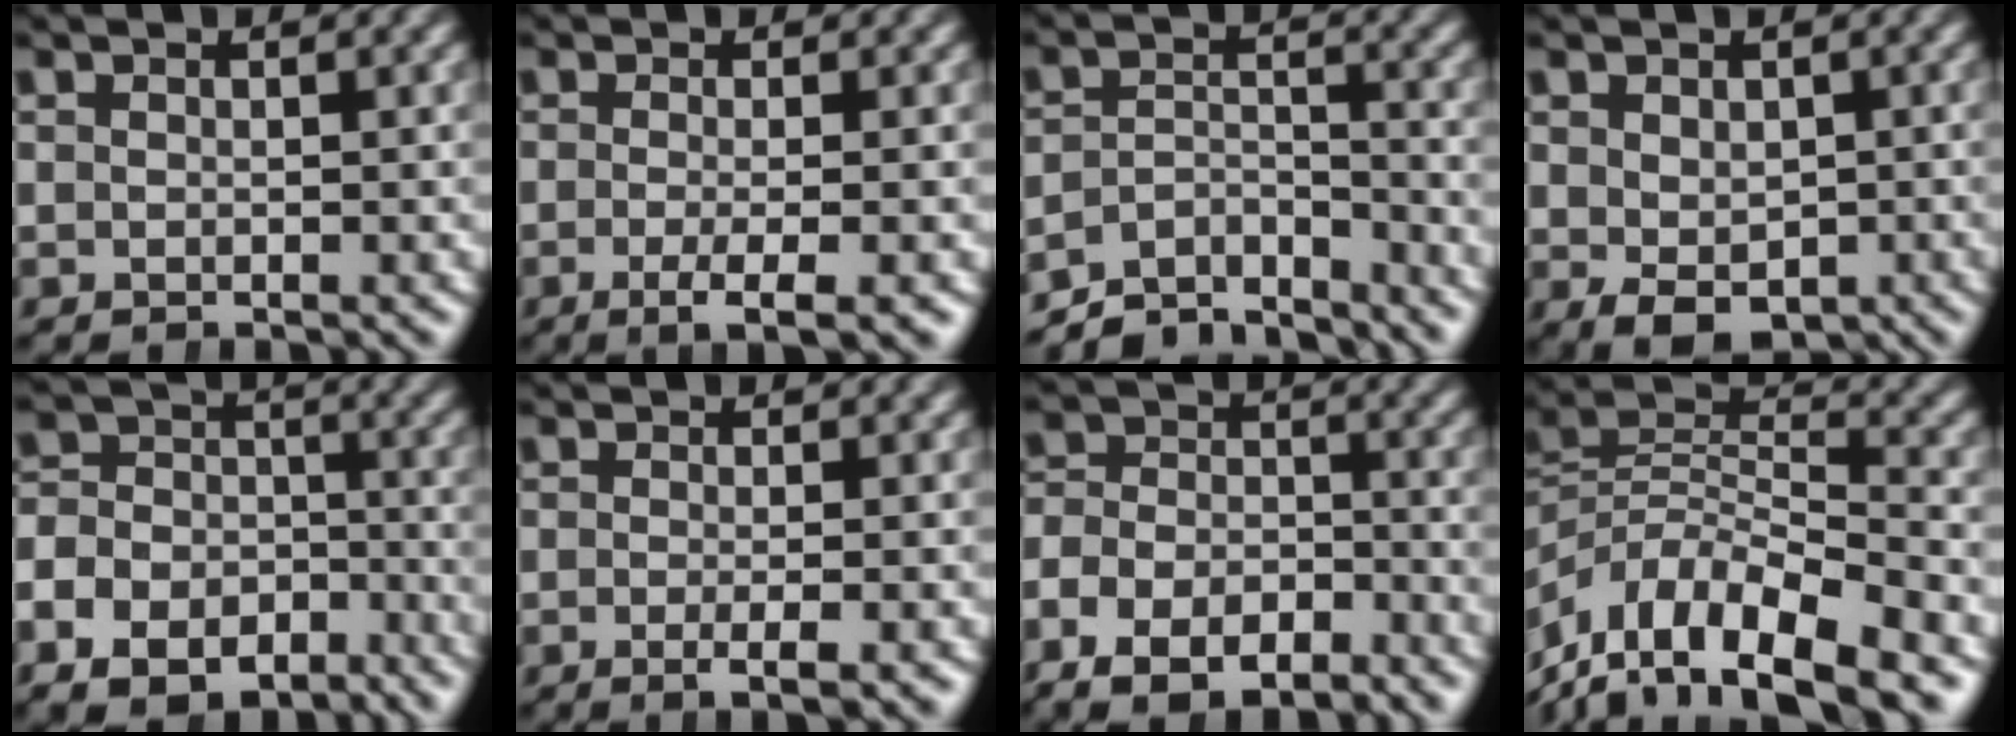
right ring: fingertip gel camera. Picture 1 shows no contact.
{"total": 4.3, "force": [-2.6, 1.0, 3.3], "torque": [-0.064, -0.025, -0.032]}
{"total": 7.2, "force": [-6.2, 2.6, 2.5], "torque": [-0.041, -0.027, -0.100]}
{"total": 4.1, "force": [-2.1, 2.4, 2.7], "torque": [-0.055, -0.036, -0.006]}
{"total": 10.7, "force": [-4.4, 8.9, 4.1], "torque": [-0.083, -0.039, -0.079]}
{"total": 2.7, "force": [-1.6, 0.4, 2.1], "torque": [-0.043, -0.012, -0.022]}
{"total": 8.1, "force": [-4.6, 5.6, 3.5], "torque": [-0.065, -0.026, -0.076]}
{"total": 11.5, "force": [-3.1, 8.1, 7.4], "torque": [-0.158, -0.037, -0.043]}